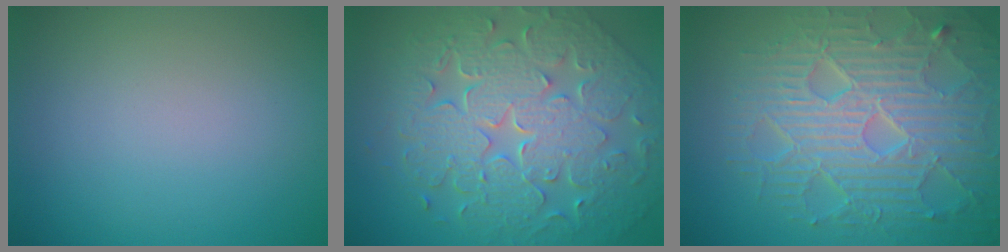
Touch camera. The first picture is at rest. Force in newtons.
{"total": 9.5, "press": 6.7, "slide": 6.7}
{"total": 9.2, "press": 6.2, "slide": 6.8}